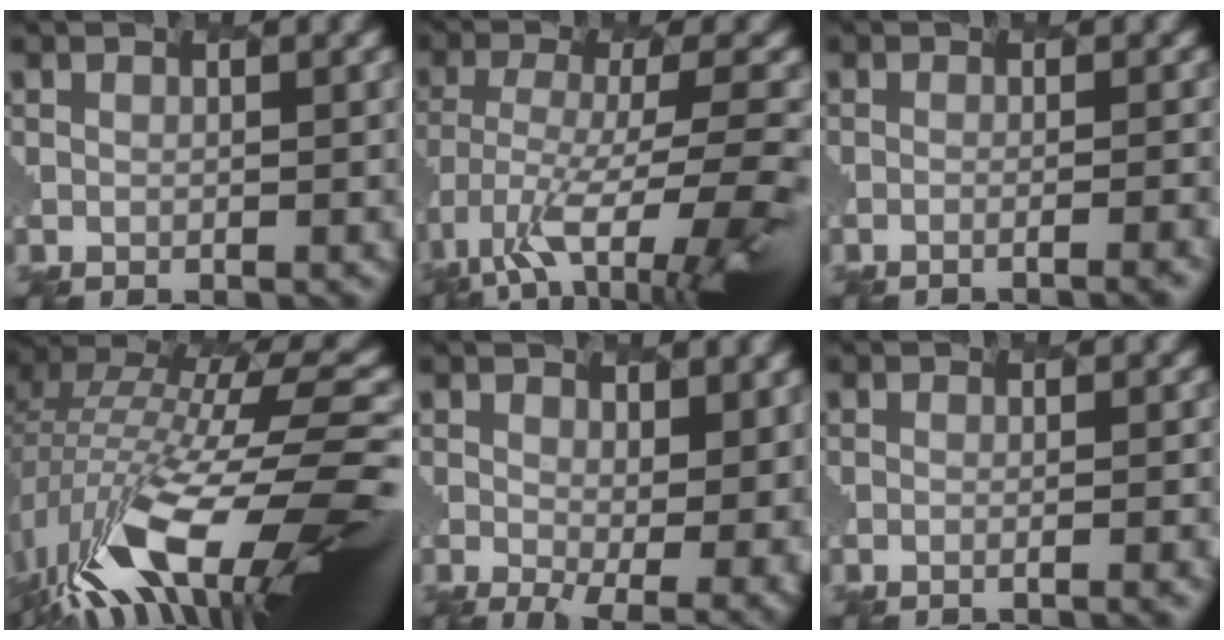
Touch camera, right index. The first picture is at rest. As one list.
[{"total": 9.1, "force": [-6.2, 2.4, 6.2], "torque": [-0.124, -0.004, -0.098]}, {"total": 3.3, "force": [-1.5, 1.2, 2.7], "torque": [-0.009, 0.012, -0.035]}, {"total": 13.3, "force": [-6.0, 4.2, 11.1], "torque": [-0.222, 0.022, -0.113]}, {"total": 5.8, "force": [0.1, 2.7, 5.2], "torque": [-0.080, -0.022, 0.012]}, {"total": 2.0, "force": [-0.7, 0.9, 1.7], "torque": [-0.002, 0.010, -0.028]}]